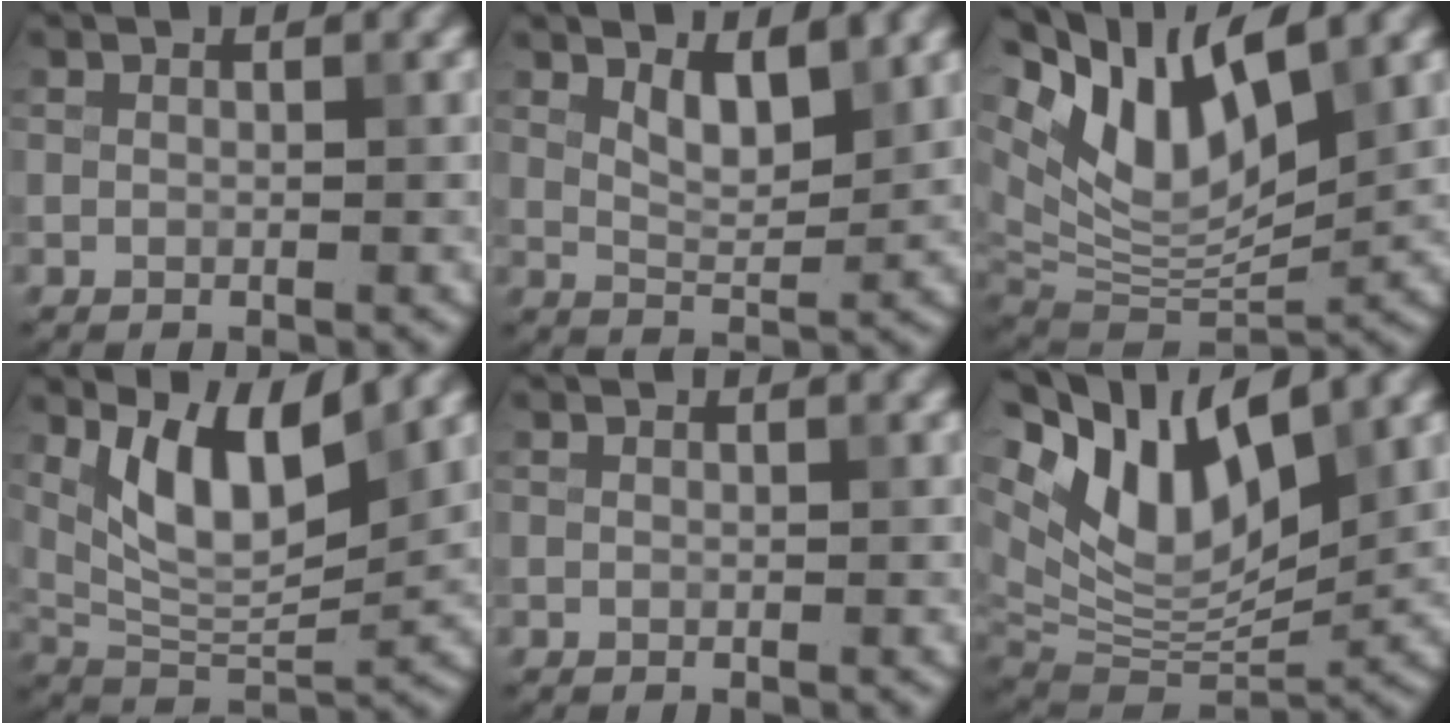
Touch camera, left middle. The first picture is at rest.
{"total": 3.1, "force": [1.8, 1.1, 2.3], "torque": [-0.047, -0.006, 0.034]}
{"total": 10.6, "force": [5.3, 4.7, 7.9], "torque": [-0.152, 0.002, 0.101]}
{"total": 7.5, "force": [3.4, 2.8, 6.1], "torque": [-0.114, -0.015, 0.064]}
{"total": 0.0}
{"total": 11.2, "force": [5.5, 5.3, 8.3], "torque": [-0.159, 0.007, 0.105]}